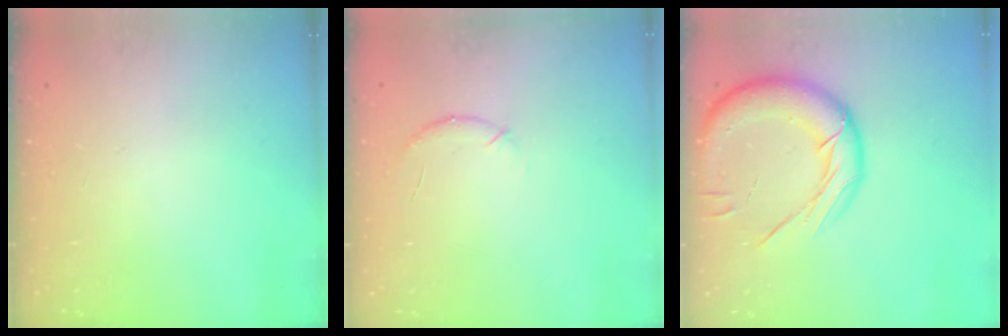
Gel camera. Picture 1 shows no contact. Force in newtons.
{"total": 5.7, "press": 5.6, "slide": 1.3}
{"total": 18.6, "press": 18.2, "slide": 3.5}